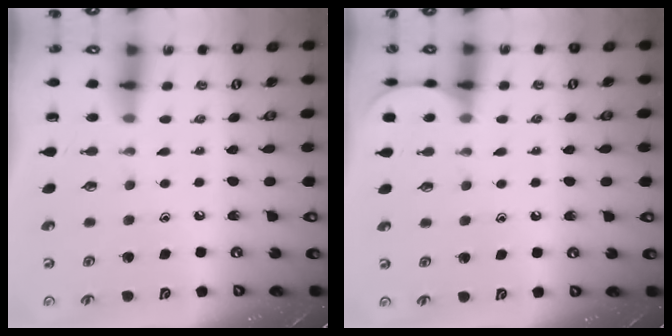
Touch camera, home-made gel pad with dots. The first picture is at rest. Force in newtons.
{"total": 4.7, "press": 4.6, "slide": 0.6}